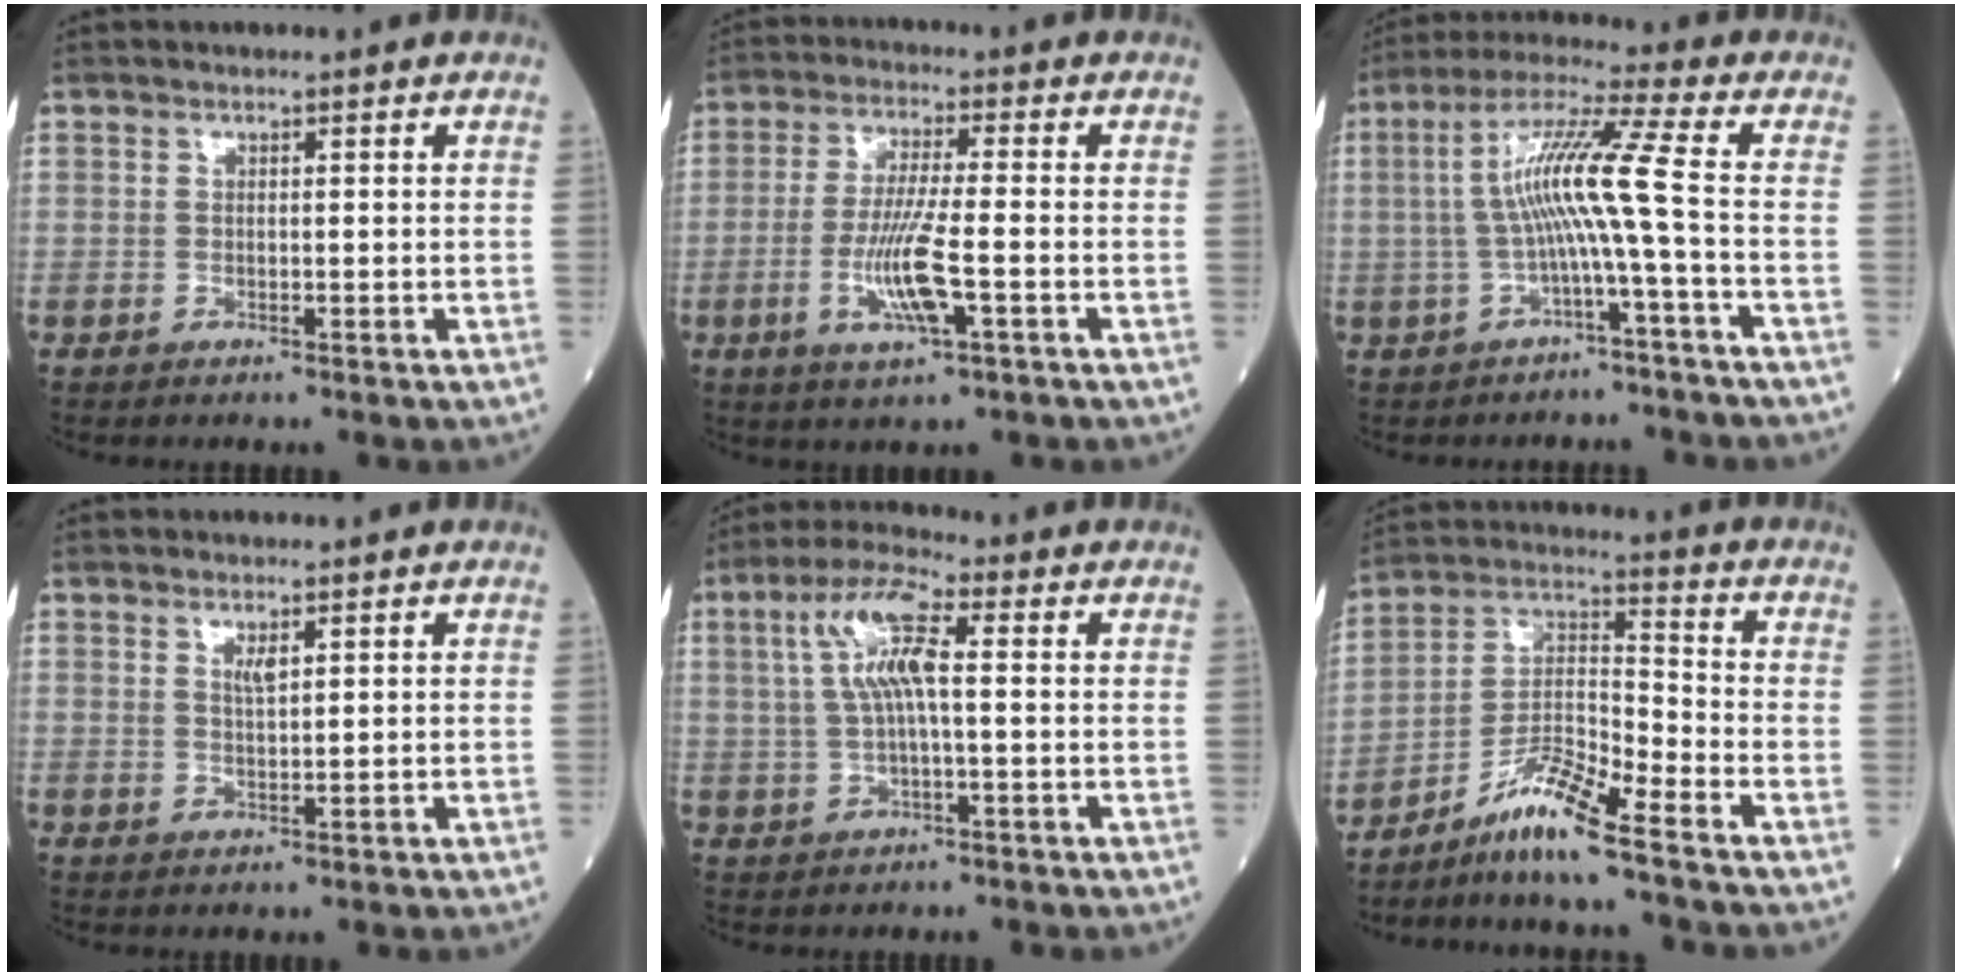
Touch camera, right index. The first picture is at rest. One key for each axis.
{"total": 8.6, "fx": -2.5, "fy": 0.4, "fz": 8.2, "tx": -0.166, "ty": -0.011, "tz": -0.049}
{"total": 9.4, "fx": -1.1, "fy": -1.6, "fz": 9.2, "tx": -0.177, "ty": 0.028, "tz": -0.020}
{"total": 1.8, "fx": 1.0, "fy": 0.2, "fz": 1.5, "tx": -0.030, "ty": -0.004, "tz": 0.020}
{"total": 8.1, "fx": 1.5, "fy": 1.2, "fz": 7.9, "tx": -0.165, "ty": 0.017, "tz": 0.027}
{"total": 8.8, "fx": -6.8, "fy": -0.3, "fz": 5.6, "tx": -0.112, "ty": -0.002, "tz": -0.127}